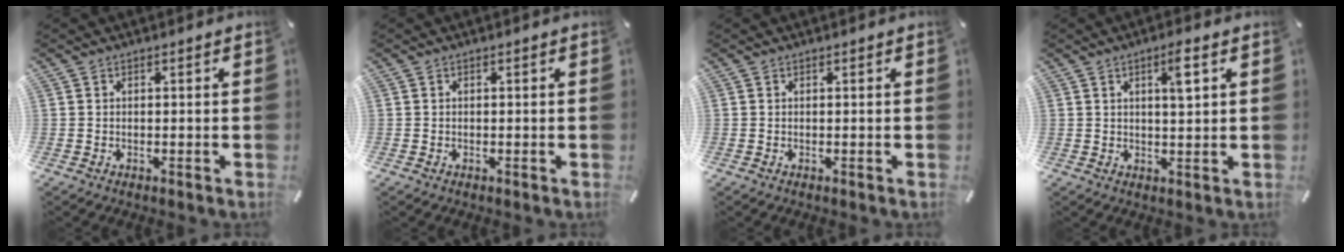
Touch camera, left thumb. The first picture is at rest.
{"total": 0.0}
{"total": 0.0}
{"total": 4.9, "force": [1.9, 0.9, 4.4], "torque": [-0.074, -0.004, 0.026]}